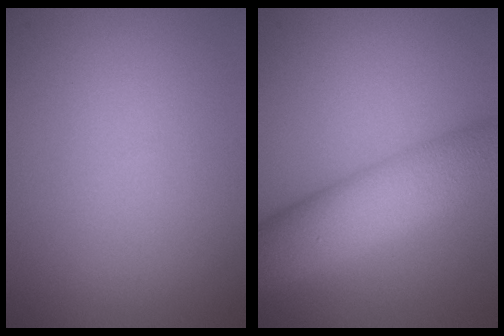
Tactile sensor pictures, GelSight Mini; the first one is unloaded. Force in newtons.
{"total": 9.1, "press": 9.1, "slide": 0.5}